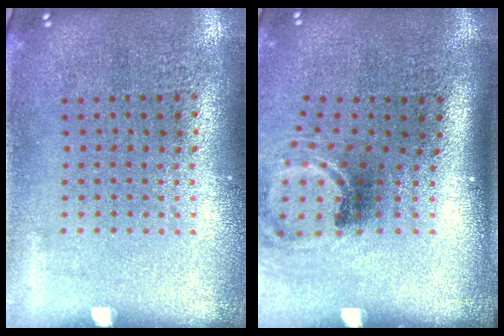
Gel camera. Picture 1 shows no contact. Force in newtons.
{"total": 2.0, "press": 1.3, "slide": 1.5}